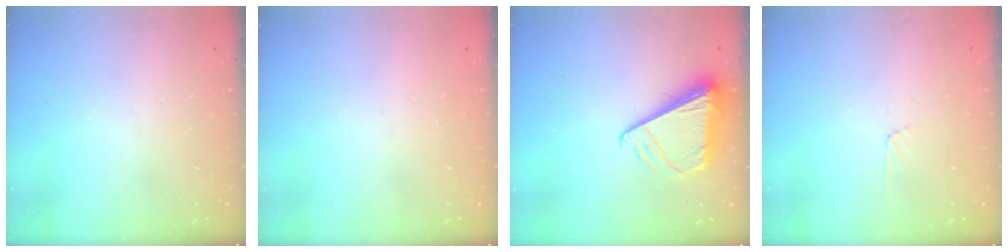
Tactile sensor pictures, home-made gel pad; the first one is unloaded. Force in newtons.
{"total": 0.0}
{"total": 8.1, "press": 8.0, "slide": 0.9}
{"total": 4.6, "press": 4.6, "slide": 0.5}